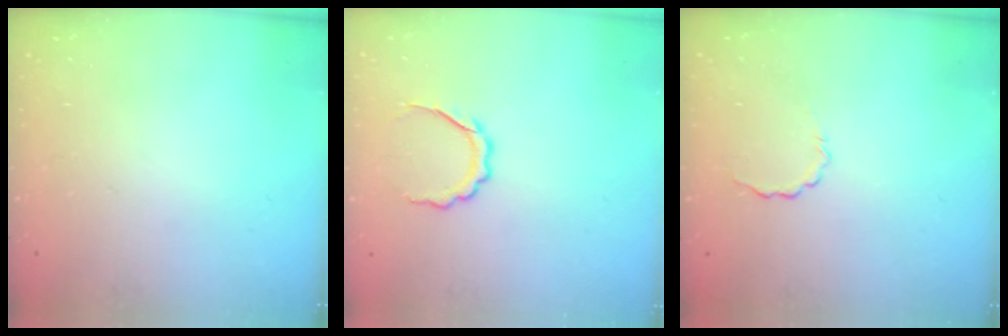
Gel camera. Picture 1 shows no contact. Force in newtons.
{"total": 5.2, "press": 5.1, "slide": 0.4}
{"total": 2.9, "press": 2.7, "slide": 0.9}